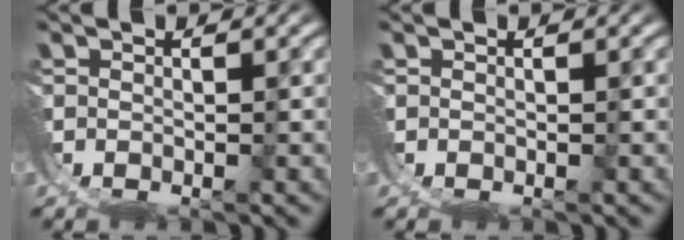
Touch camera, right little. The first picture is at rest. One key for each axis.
{"total": 0.0}